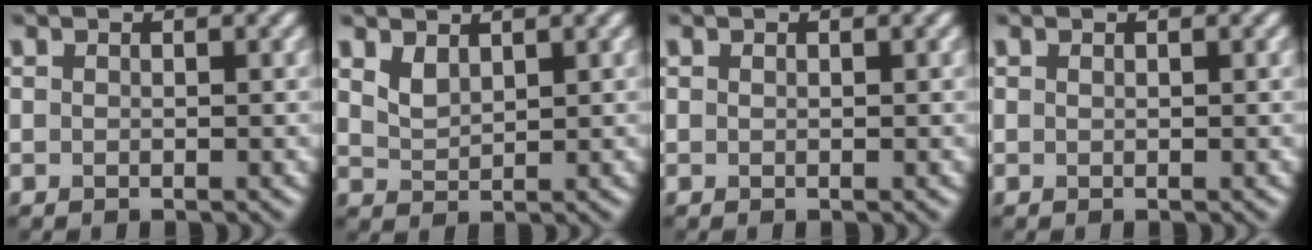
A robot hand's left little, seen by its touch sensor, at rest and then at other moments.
{"total": 1.7, "force": [1.2, 0.8, 0.8], "torque": [-0.022, -0.003, 0.031]}
{"total": 0.0}
{"total": 0.0}